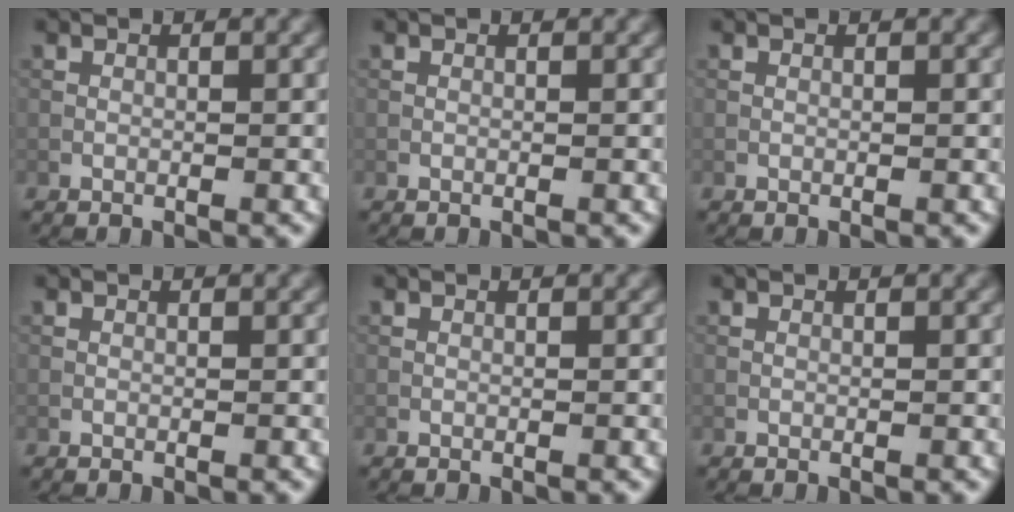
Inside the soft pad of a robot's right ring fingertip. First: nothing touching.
{"total": 0.0}
{"total": 0.0}
{"total": 0.0}
{"total": 0.0}
{"total": 0.0}